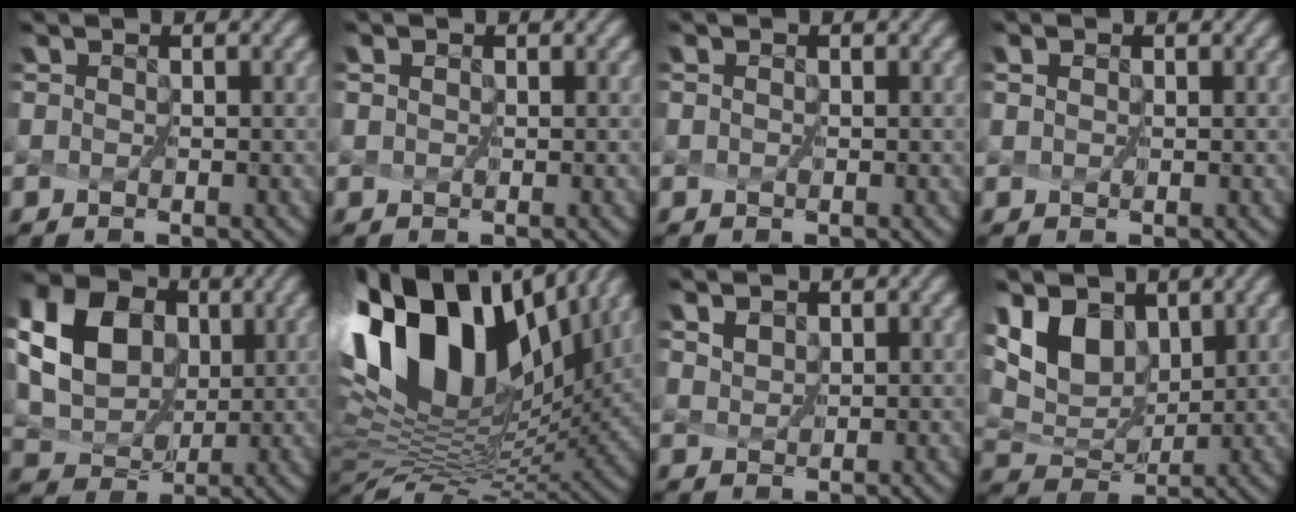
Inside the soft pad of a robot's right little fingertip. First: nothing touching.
{"total": 0.0}
{"total": 0.0}
{"total": 0.6, "force": [0.3, 0.4, 0.3], "torque": [-0.006, 0.002, 0.000]}
{"total": 10.3, "force": [3.0, 8.1, 5.6], "torque": [-0.131, 0.022, 0.067]}
{"total": 15.2, "force": [6.1, 7.9, 11.4], "torque": [-0.226, 0.031, 0.103]}
{"total": 3.3, "force": [2.6, 1.6, 1.2], "torque": [-0.051, 0.006, 0.052]}
{"total": 5.6, "force": [3.4, 3.2, 3.1], "torque": [-0.076, 0.002, 0.059]}